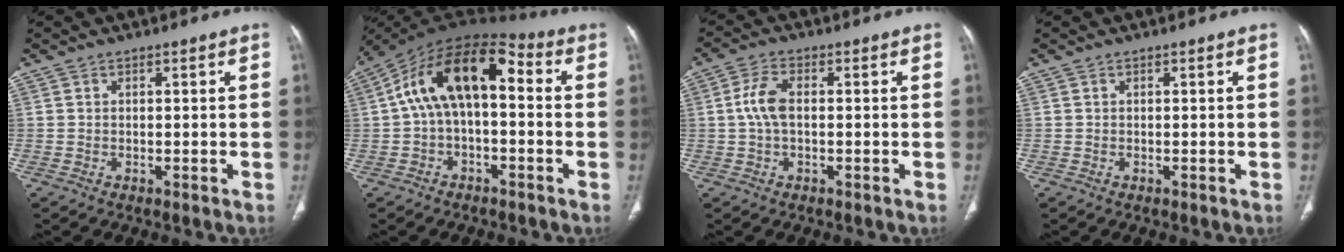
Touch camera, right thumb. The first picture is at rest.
{"total": 14.6, "force": [1.2, 7.7, 12.4], "torque": [-0.202, 0.053, 0.007]}
{"total": 5.1, "force": [0.1, 2.6, 4.4], "torque": [-0.104, 0.013, 0.000]}
{"total": 0.0}